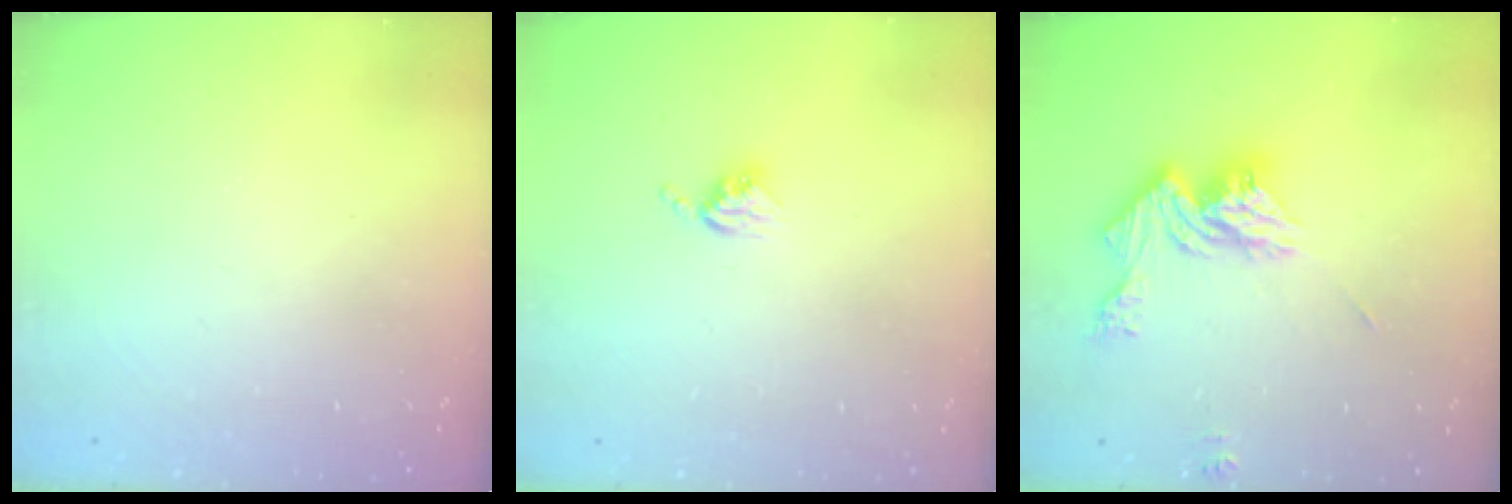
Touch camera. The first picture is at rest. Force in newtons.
{"total": 3.8, "press": 3.8, "slide": 0.5}
{"total": 14.0, "press": 13.9, "slide": 1.2}